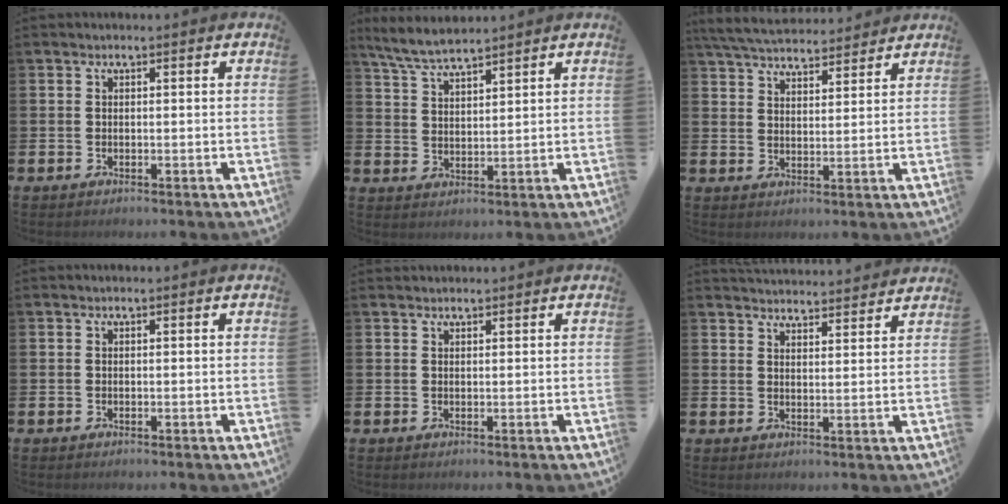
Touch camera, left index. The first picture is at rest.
{"total": 5.5, "force": [5.1, 0.5, 1.8], "torque": [-0.053, -0.016, 0.094]}
{"total": 5.7, "force": [5.6, 0.9, 1.0], "torque": [-0.042, -0.028, 0.101]}
{"total": 0.0}
{"total": 1.0, "force": [0.9, 0.1, 0.0], "torque": [0.011, -0.004, 0.015]}
{"total": 4.1, "force": [4.1, 0.3, -0.2], "torque": [0.005, -0.030, 0.072]}